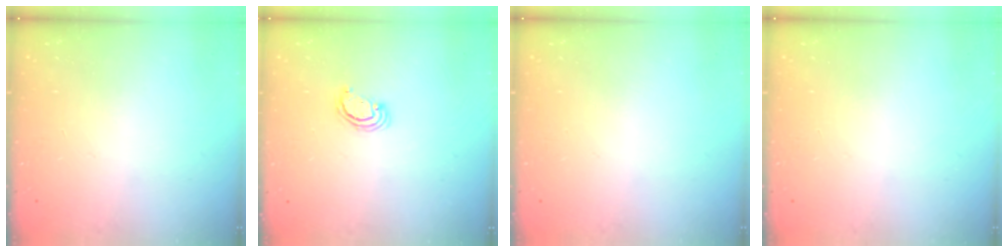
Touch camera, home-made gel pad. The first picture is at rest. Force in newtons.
{"total": 2.6, "press": 2.5, "slide": 0.2}
{"total": 0.0}
{"total": 0.0}